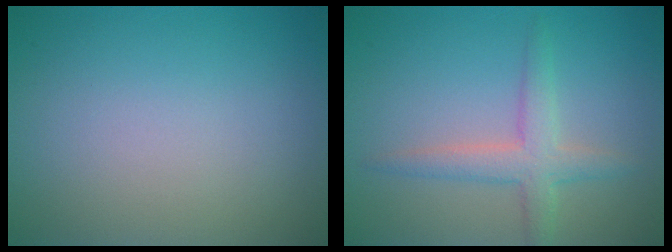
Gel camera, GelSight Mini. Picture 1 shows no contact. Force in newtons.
{"total": 3.0, "press": 3.0, "slide": 0.1}